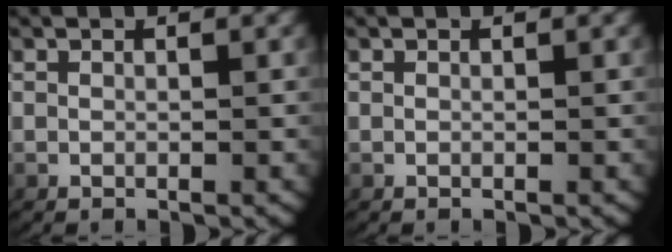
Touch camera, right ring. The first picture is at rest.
{"total": 0.0}